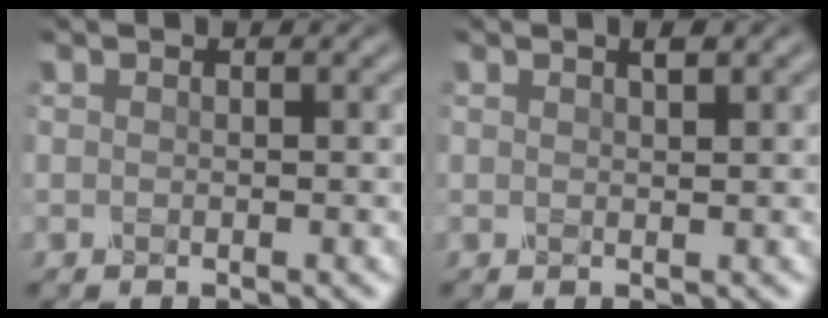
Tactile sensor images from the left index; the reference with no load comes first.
{"total": 0.9, "force": [0.5, 0.2, 0.8], "torque": [-0.011, 0.003, 0.007]}